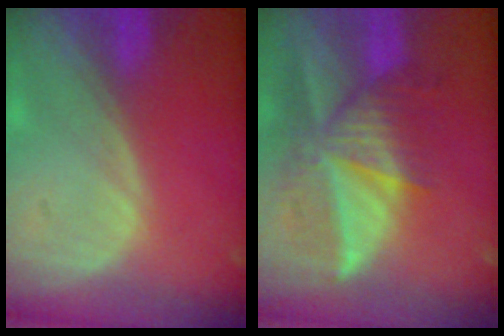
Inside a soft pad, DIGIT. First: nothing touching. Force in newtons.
{"total": 9.8, "press": 8.6, "slide": 4.7}